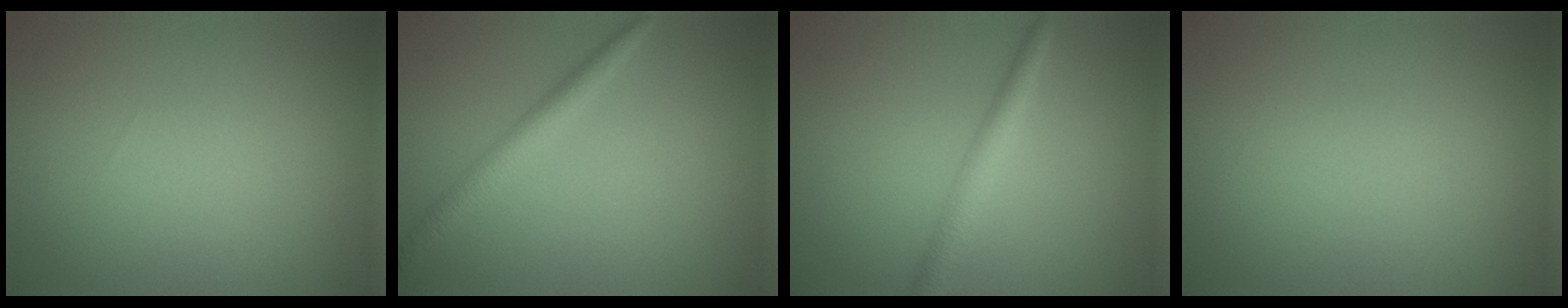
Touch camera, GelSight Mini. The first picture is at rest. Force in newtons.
{"total": 2.2, "press": 2.2, "slide": 0.1}
{"total": 2.7, "press": 2.7, "slide": 0.1}
{"total": 0.0}